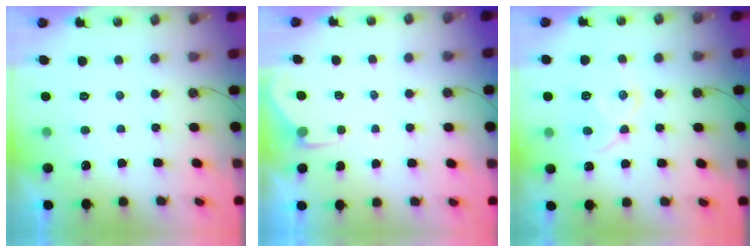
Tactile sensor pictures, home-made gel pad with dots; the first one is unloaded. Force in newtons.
{"total": 2.7, "press": 2.6, "slide": 0.5}
{"total": 14.9, "press": 14.9, "slide": 1.4}